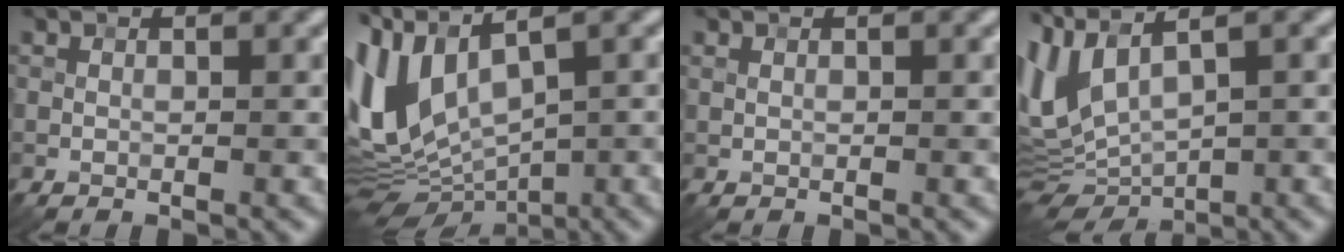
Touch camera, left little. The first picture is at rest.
{"total": 9.0, "force": [1.9, 4.9, 7.4], "torque": [-0.170, -0.009, 0.040]}
{"total": 0.0}
{"total": 7.0, "force": [0.9, 2.6, 6.4], "torque": [-0.138, 0.000, 0.023]}